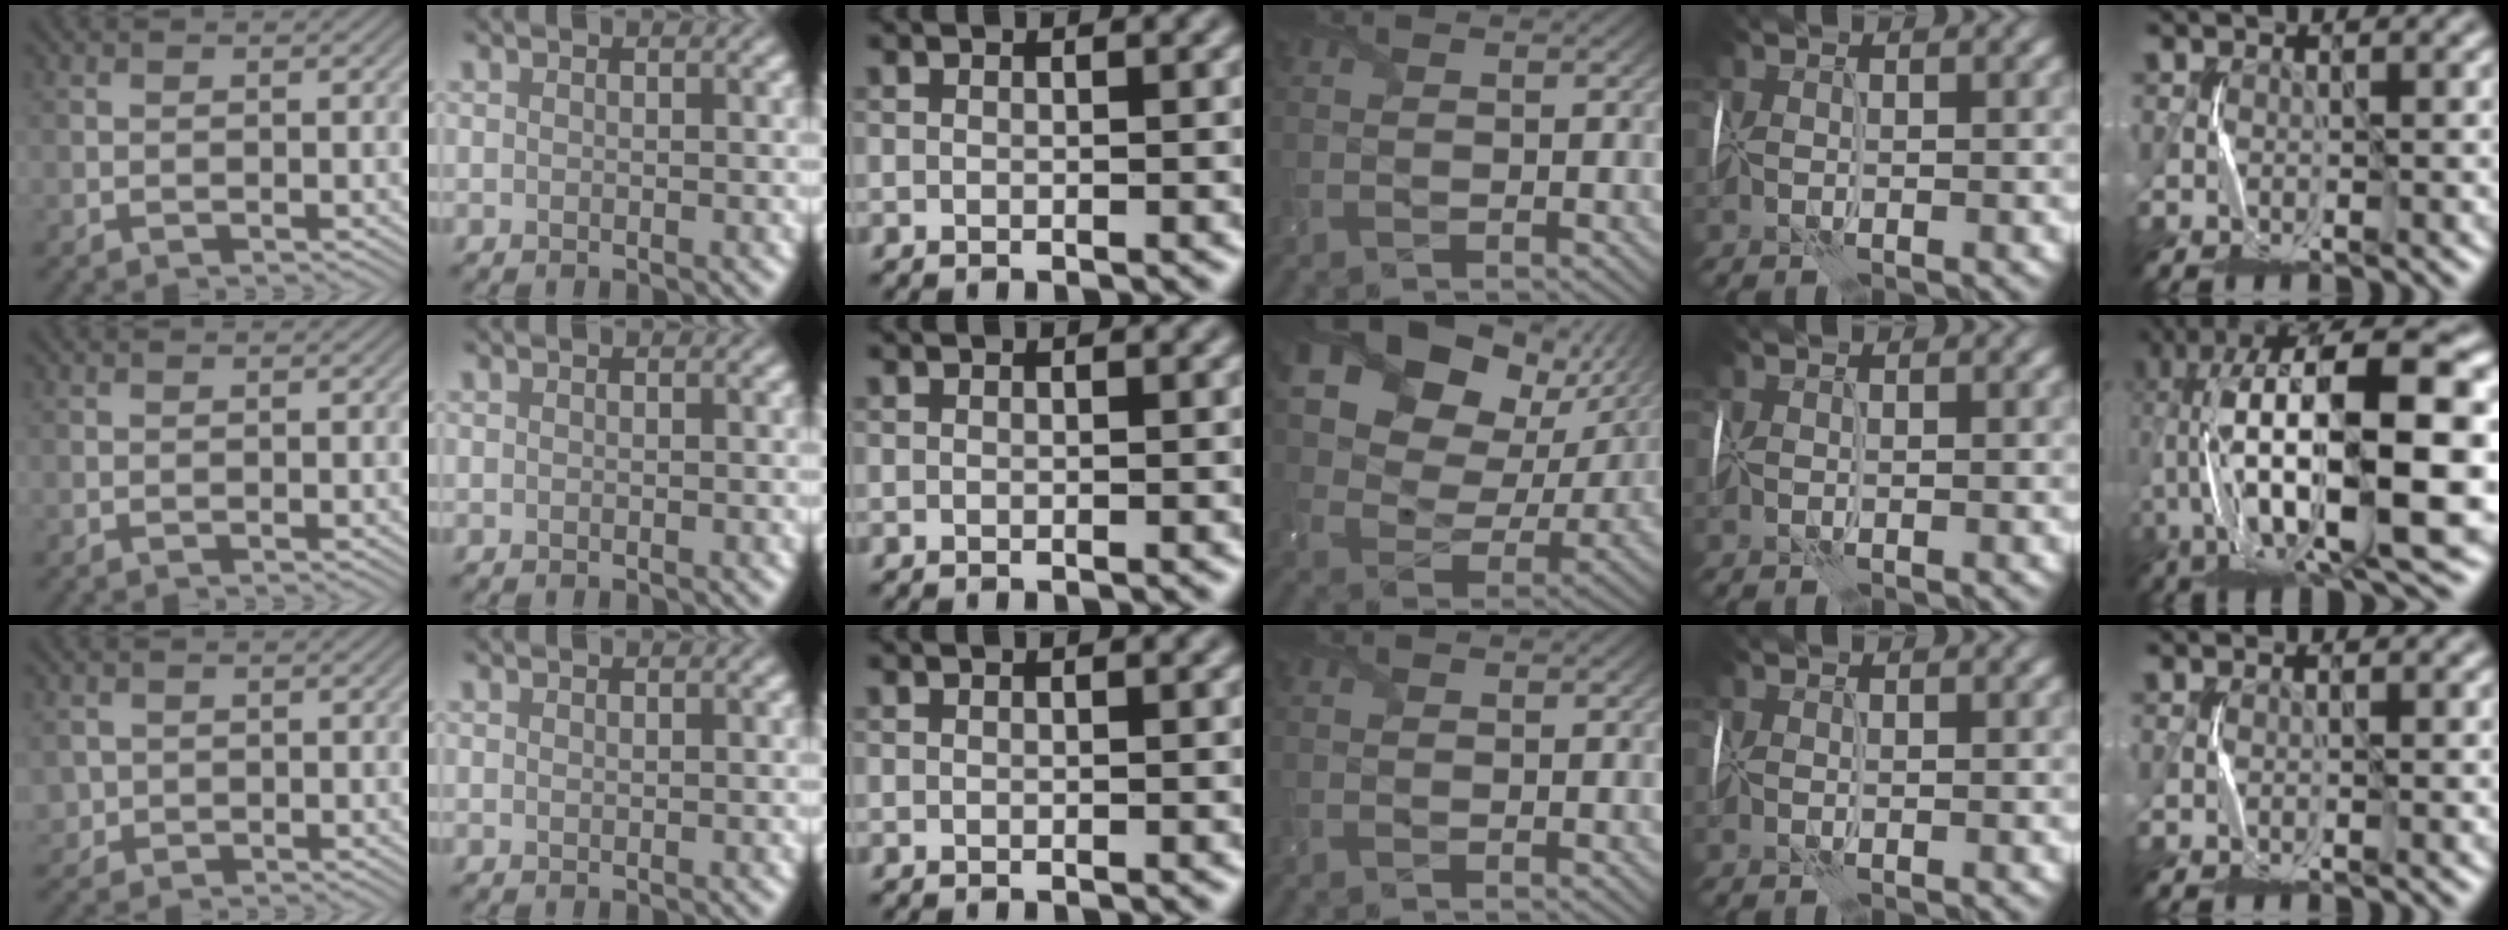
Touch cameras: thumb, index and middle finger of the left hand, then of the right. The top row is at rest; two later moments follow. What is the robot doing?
{"motion": "wrap", "object": "receipt paper"}